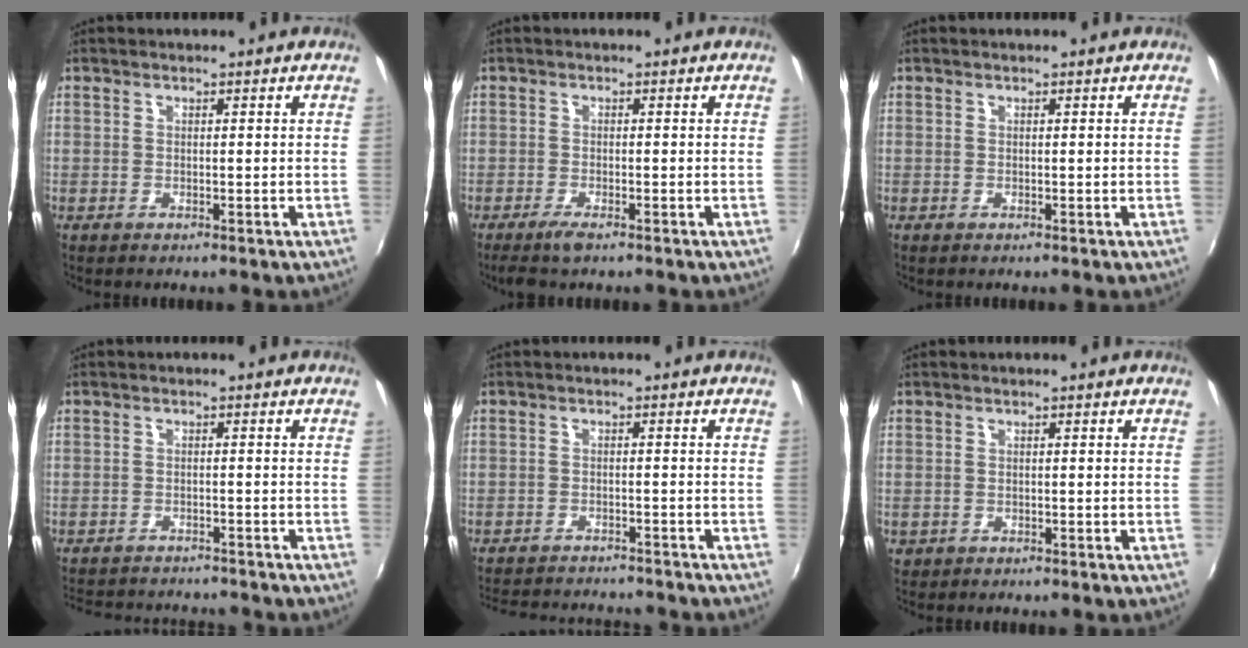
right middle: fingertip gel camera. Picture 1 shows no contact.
{"total": 2.8, "force": [-2.1, 0.4, 1.8], "torque": [-0.045, -0.008, -0.041]}
{"total": 0.0}
{"total": 10.4, "force": [-9.5, 2.6, 3.3], "torque": [-0.084, -0.008, -0.137]}
{"total": 12.4, "force": [-11.3, 2.5, 4.4], "torque": [-0.103, -0.006, -0.162]}
{"total": 1.1, "force": [-0.5, 0.9, 0.4], "torque": [-0.010, -0.002, -0.004]}